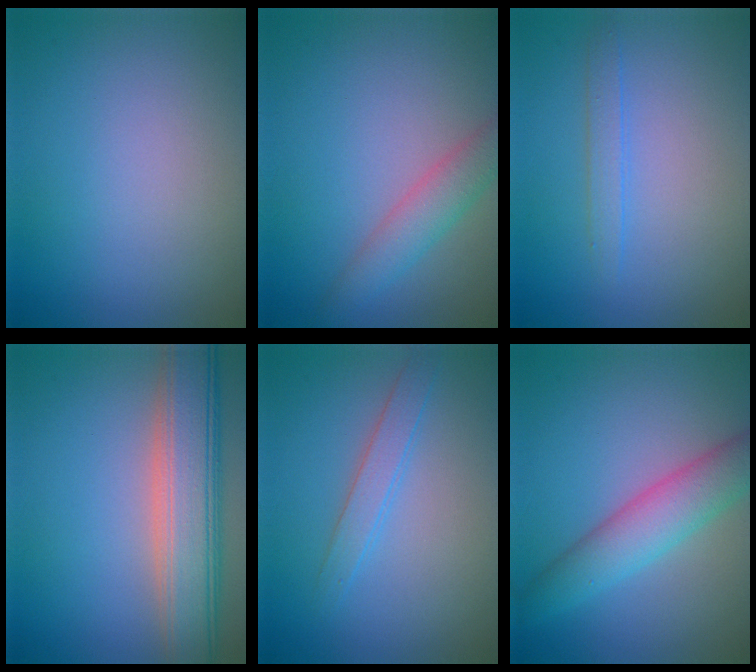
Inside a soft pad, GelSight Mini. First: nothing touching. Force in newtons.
{"total": 2.9, "press": 2.9, "slide": 0.1}
{"total": 1.4, "press": 1.4, "slide": 0.0}
{"total": 7.7, "press": 7.6, "slide": 0.7}
{"total": 2.0, "press": 2.0, "slide": 0.0}
{"total": 4.8, "press": 4.8, "slide": 0.3}